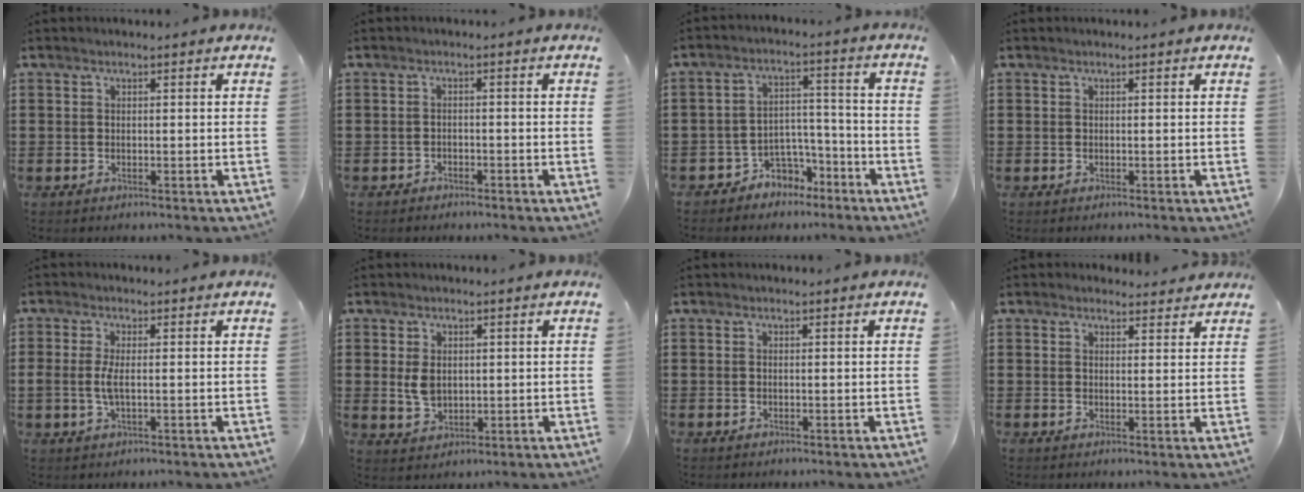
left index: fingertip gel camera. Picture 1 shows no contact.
{"total": 1.5, "force": [-1.5, 0.3, -0.1], "torque": [-0.005, 0.002, -0.035]}
{"total": 5.0, "force": [-4.1, 2.8, 0.8], "torque": [-0.024, 0.014, -0.081]}
{"total": 0.0}
{"total": 3.1, "force": [-0.3, 1.1, 2.9], "torque": [-0.076, -0.005, -0.012]}
{"total": 4.0, "force": [0.6, 2.7, 2.8], "torque": [-0.068, 0.004, 0.010]}
{"total": 0.0}
{"total": 2.1, "force": [2.0, 0.8, 0.1], "torque": [-0.001, -0.001, 0.036]}